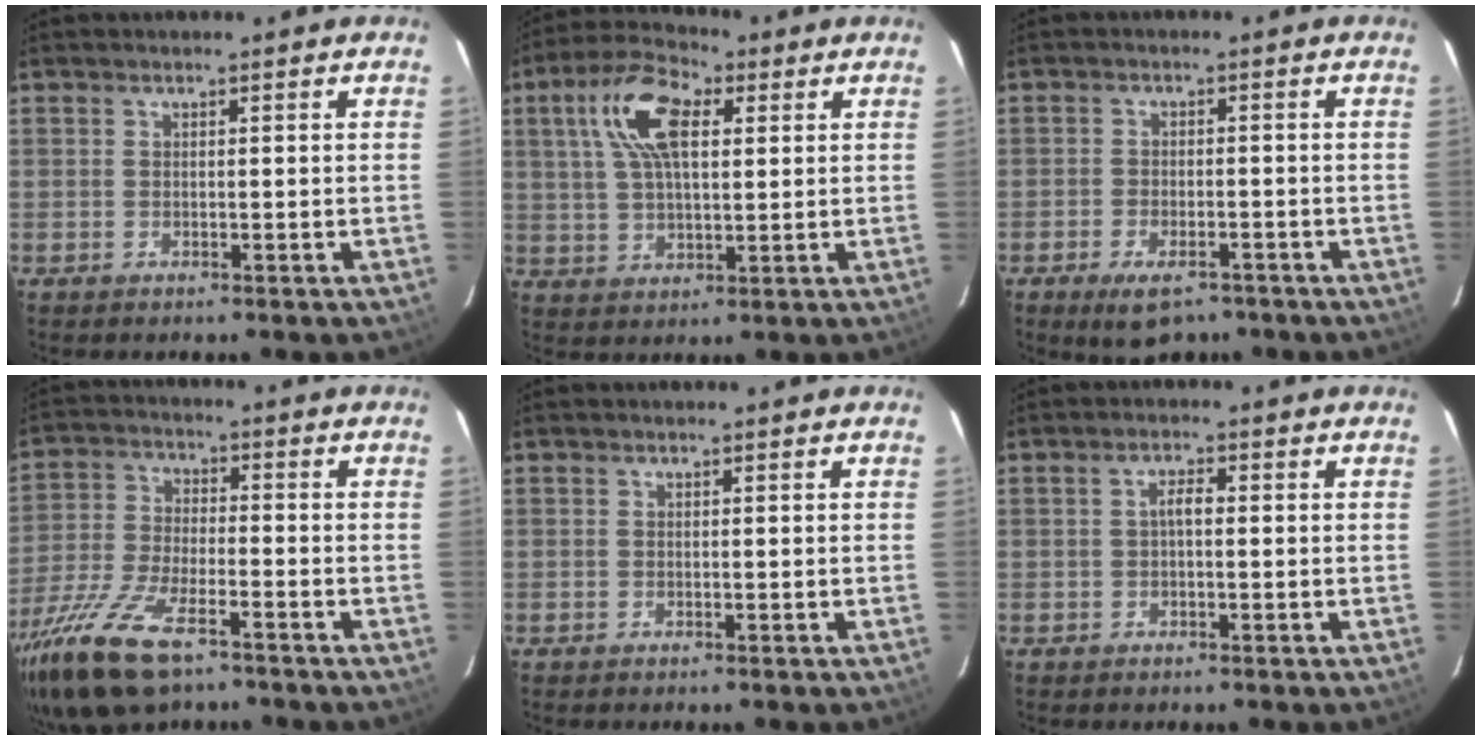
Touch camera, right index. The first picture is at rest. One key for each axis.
{"total": 12.4, "fx": 4.2, "fy": 5.9, "fz": 10.1, "tx": -0.196, "ty": 0.029, "tz": 0.075}
{"total": 7.3, "fx": -5.1, "fy": 3.4, "fz": 4.0, "tx": -0.086, "ty": -0.008, "tz": -0.077}
{"total": 16.1, "fx": -10.7, "fy": 5.9, "fz": 10.5, "tx": -0.239, "ty": -0.037, "tz": -0.207}
{"total": 0.0}
{"total": 2.0, "fx": -0.1, "fy": 0.8, "fz": 1.8, "tx": -0.035, "ty": 0.009, "tz": -0.001}